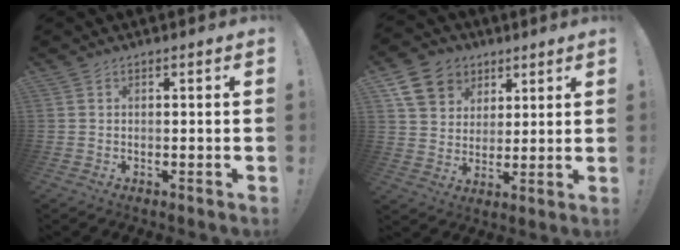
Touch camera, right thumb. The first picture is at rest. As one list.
[{"total": 12.5, "force": [6.3, 10.0, 4.2], "torque": [-0.057, -0.033, 0.128]}]